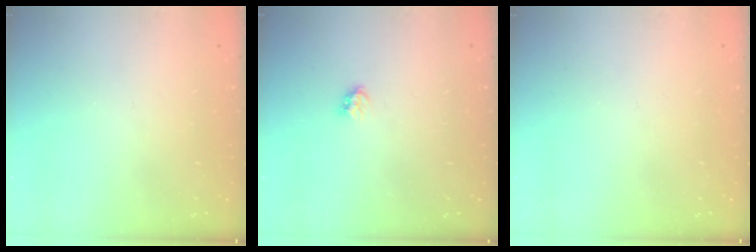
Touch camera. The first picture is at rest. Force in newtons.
{"total": 2.8, "press": 2.8, "slide": 0.5}
{"total": 0.0}